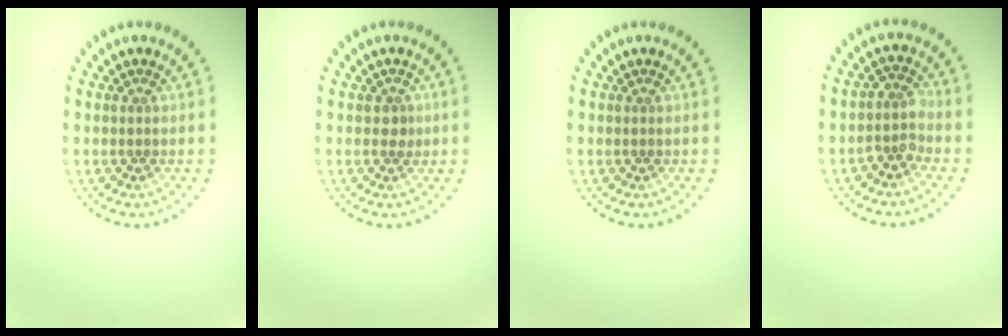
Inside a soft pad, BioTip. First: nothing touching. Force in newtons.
{"total": 1.1, "press": 0.9, "slide": 0.5}
{"total": 0.0}
{"total": 2.1, "press": 1.6, "slide": 1.4}